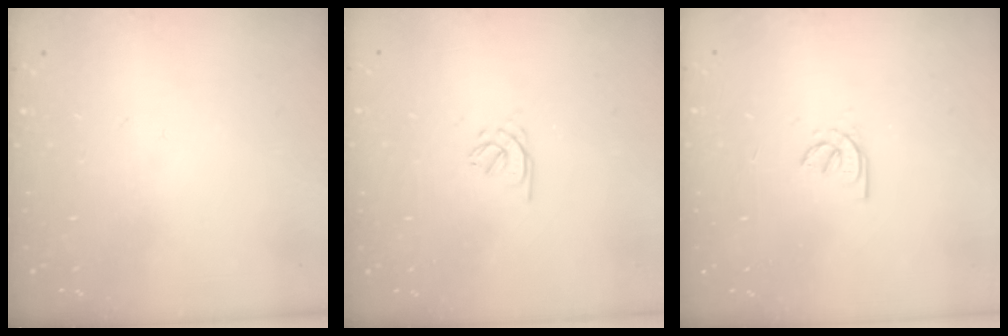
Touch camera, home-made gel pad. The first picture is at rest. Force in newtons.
{"total": 1.2, "press": 1.0, "slide": 0.5}
{"total": 2.1, "press": 2.1, "slide": 0.6}